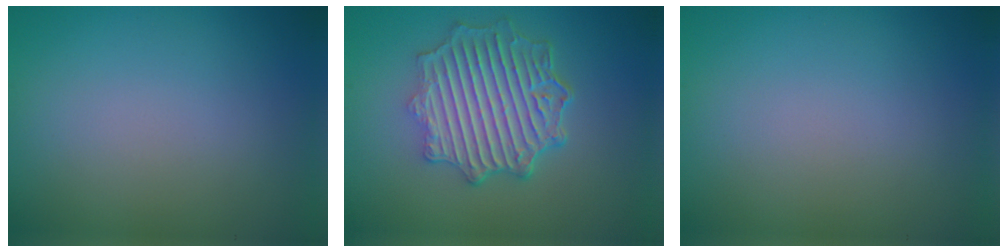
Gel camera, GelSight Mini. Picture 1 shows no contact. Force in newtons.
{"total": 6.4, "press": 5.3, "slide": 3.5}
{"total": 0.0}